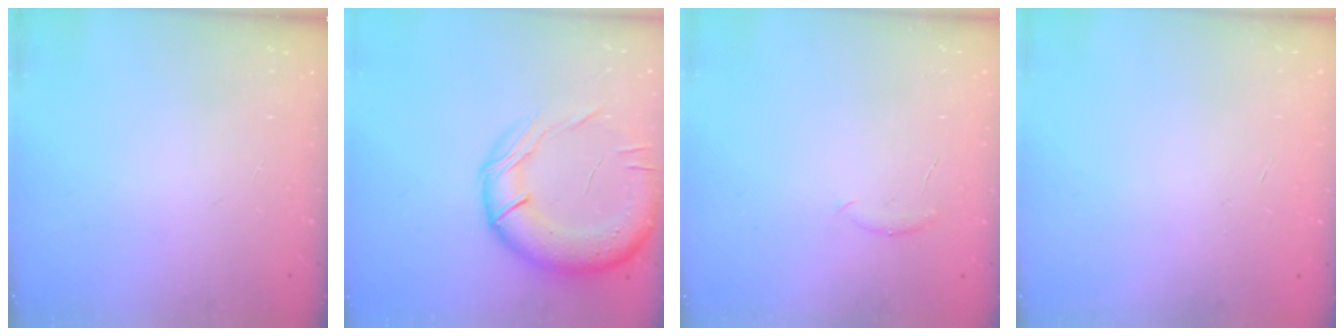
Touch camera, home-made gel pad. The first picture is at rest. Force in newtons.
{"total": 19.3, "press": 19.1, "slide": 2.8}
{"total": 5.0, "press": 4.9, "slide": 1.0}
{"total": 0.6, "press": 0.5, "slide": 0.2}